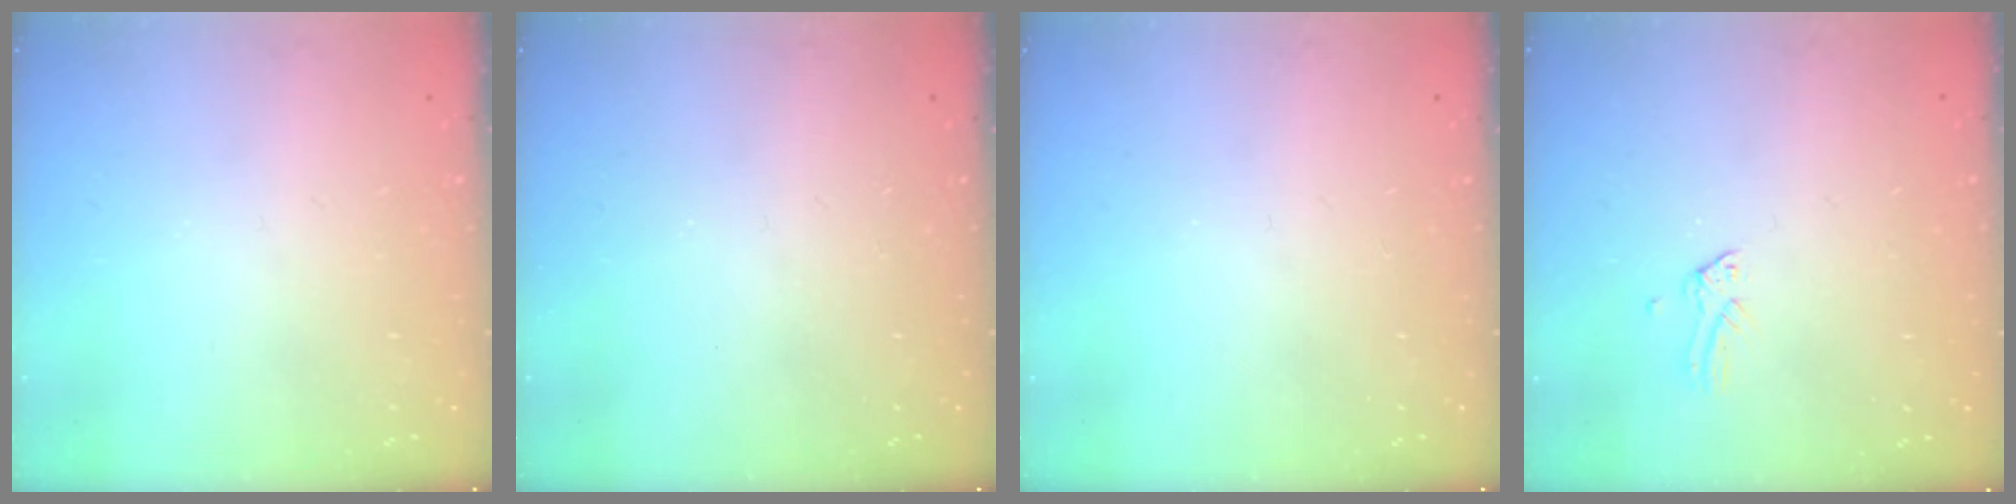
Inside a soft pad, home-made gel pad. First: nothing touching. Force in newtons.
{"total": 0.0}
{"total": 0.0}
{"total": 0.0}